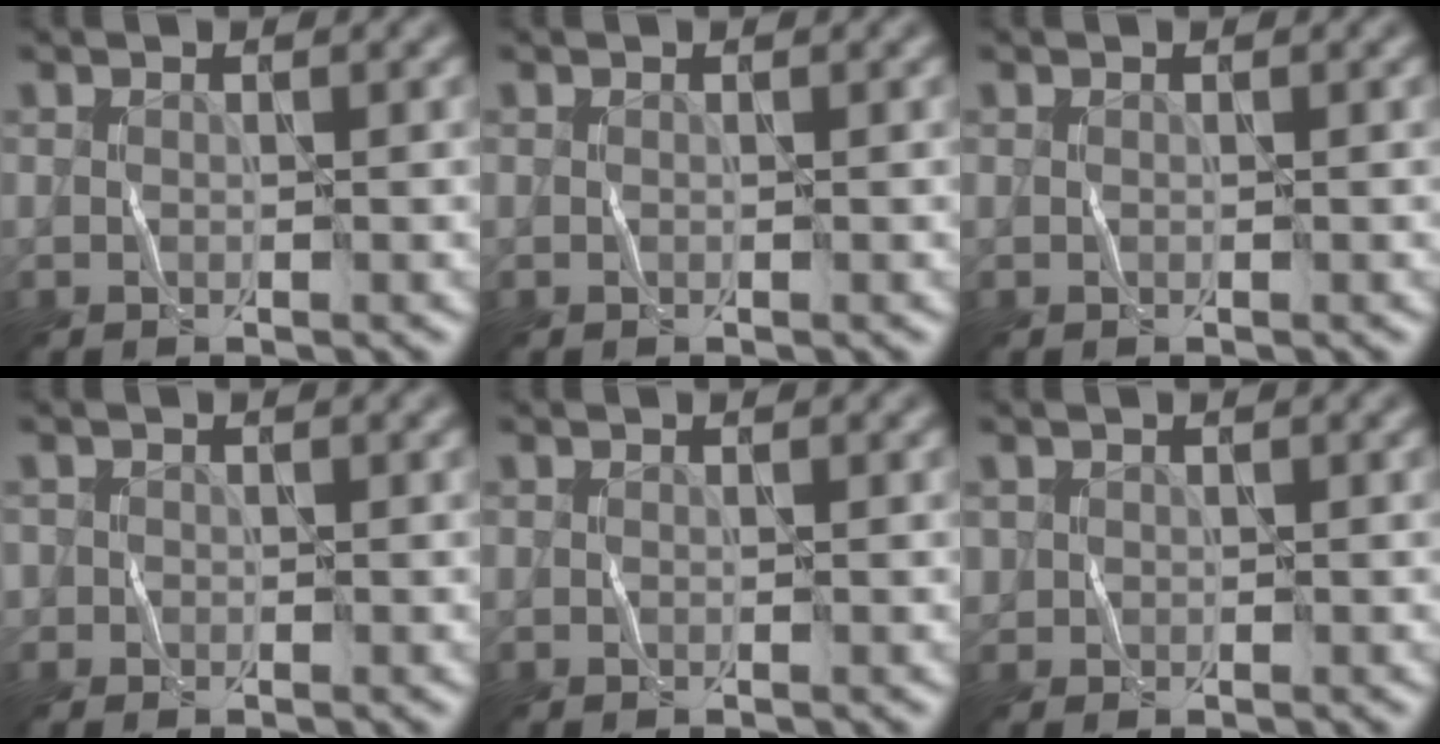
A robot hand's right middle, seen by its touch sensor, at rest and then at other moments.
{"total": 0.0}
{"total": 0.0}
{"total": 0.7, "force": [-0.1, 0.7, -0.1], "torque": [0.008, -0.003, -0.006]}
{"total": 0.0}
{"total": 0.6, "force": [0.2, 0.6, -0.1], "torque": [0.003, -0.001, 0.005]}